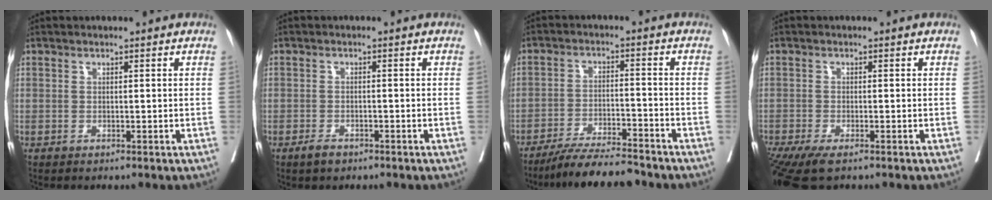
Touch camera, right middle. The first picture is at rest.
{"total": 2.0, "force": [-1.5, 0.9, 1.0], "torque": [-0.020, 0.001, -0.022]}
{"total": 10.6, "force": [-9.6, 0.7, 4.2], "torque": [-0.062, -0.011, -0.160]}
{"total": 7.4, "force": [-5.3, 1.7, 4.8], "torque": [-0.084, -0.020, -0.093]}